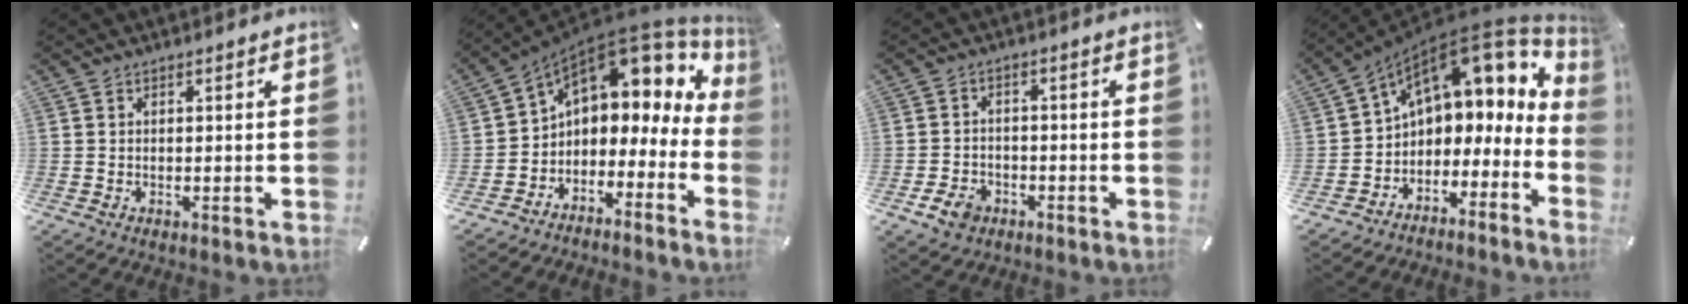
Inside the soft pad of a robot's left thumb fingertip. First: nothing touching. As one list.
[{"total": 8.7, "force": [4.0, 6.0, 4.9], "torque": [-0.081, -0.046, 0.062]}, {"total": 5.4, "force": [-2.8, 4.0, 2.2], "torque": [-0.036, 0.011, -0.054]}, {"total": 11.7, "force": [6.1, 7.8, 6.2], "torque": [-0.100, -0.057, 0.102]}]